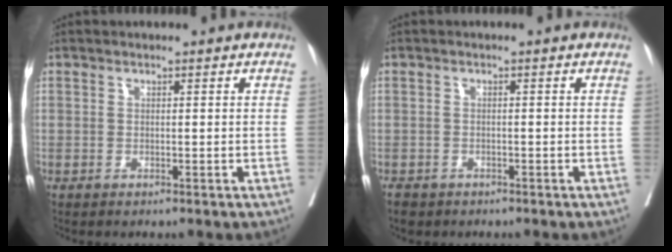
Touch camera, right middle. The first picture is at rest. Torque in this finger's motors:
{"motor_torque": [0.28, -0.40, -0.02, 0.03]}